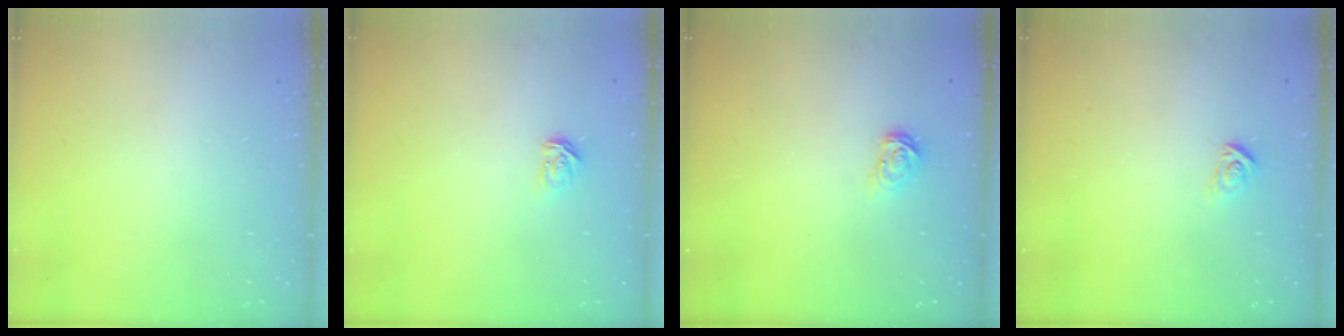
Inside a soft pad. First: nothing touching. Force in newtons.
{"total": 3.3, "press": 3.3, "slide": 0.4}
{"total": 3.3, "press": 3.2, "slide": 0.4}
{"total": 3.2, "press": 3.2, "slide": 0.2}